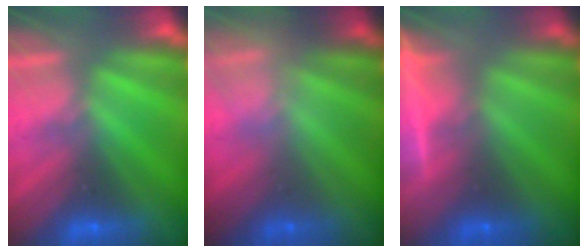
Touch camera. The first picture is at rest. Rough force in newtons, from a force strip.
{"total": 2.3}
{"total": 9.1}